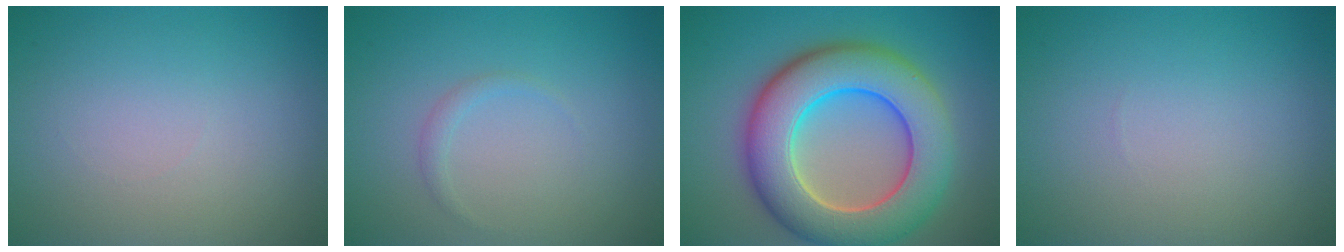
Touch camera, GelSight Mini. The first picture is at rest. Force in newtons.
{"total": 0.8, "press": 0.8, "slide": 0.1}
{"total": 11.2, "press": 11.2, "slide": 0.5}
{"total": 0.0}